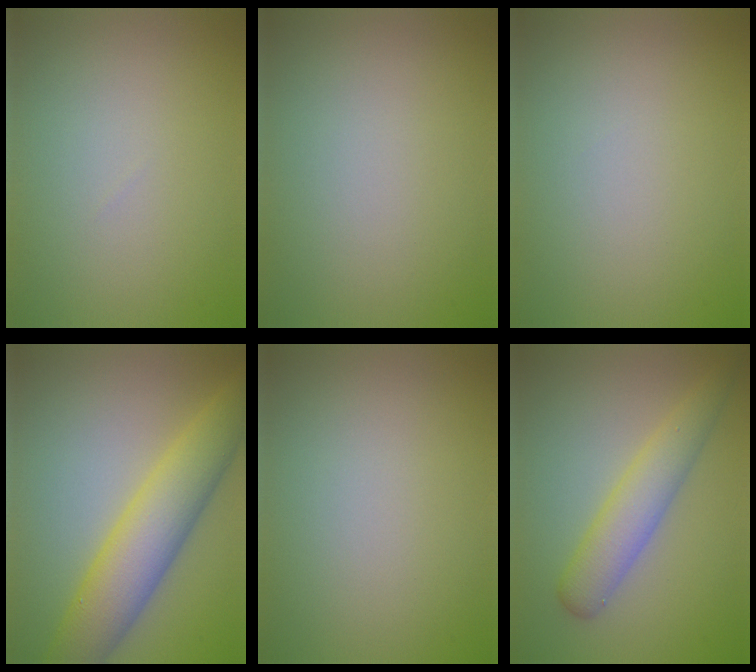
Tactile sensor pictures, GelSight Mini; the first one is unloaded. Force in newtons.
{"total": 0.0}
{"total": 0.0}
{"total": 7.4, "press": 7.4, "slide": 0.2}
{"total": 0.0}
{"total": 4.0, "press": 4.0, "slide": 0.1}